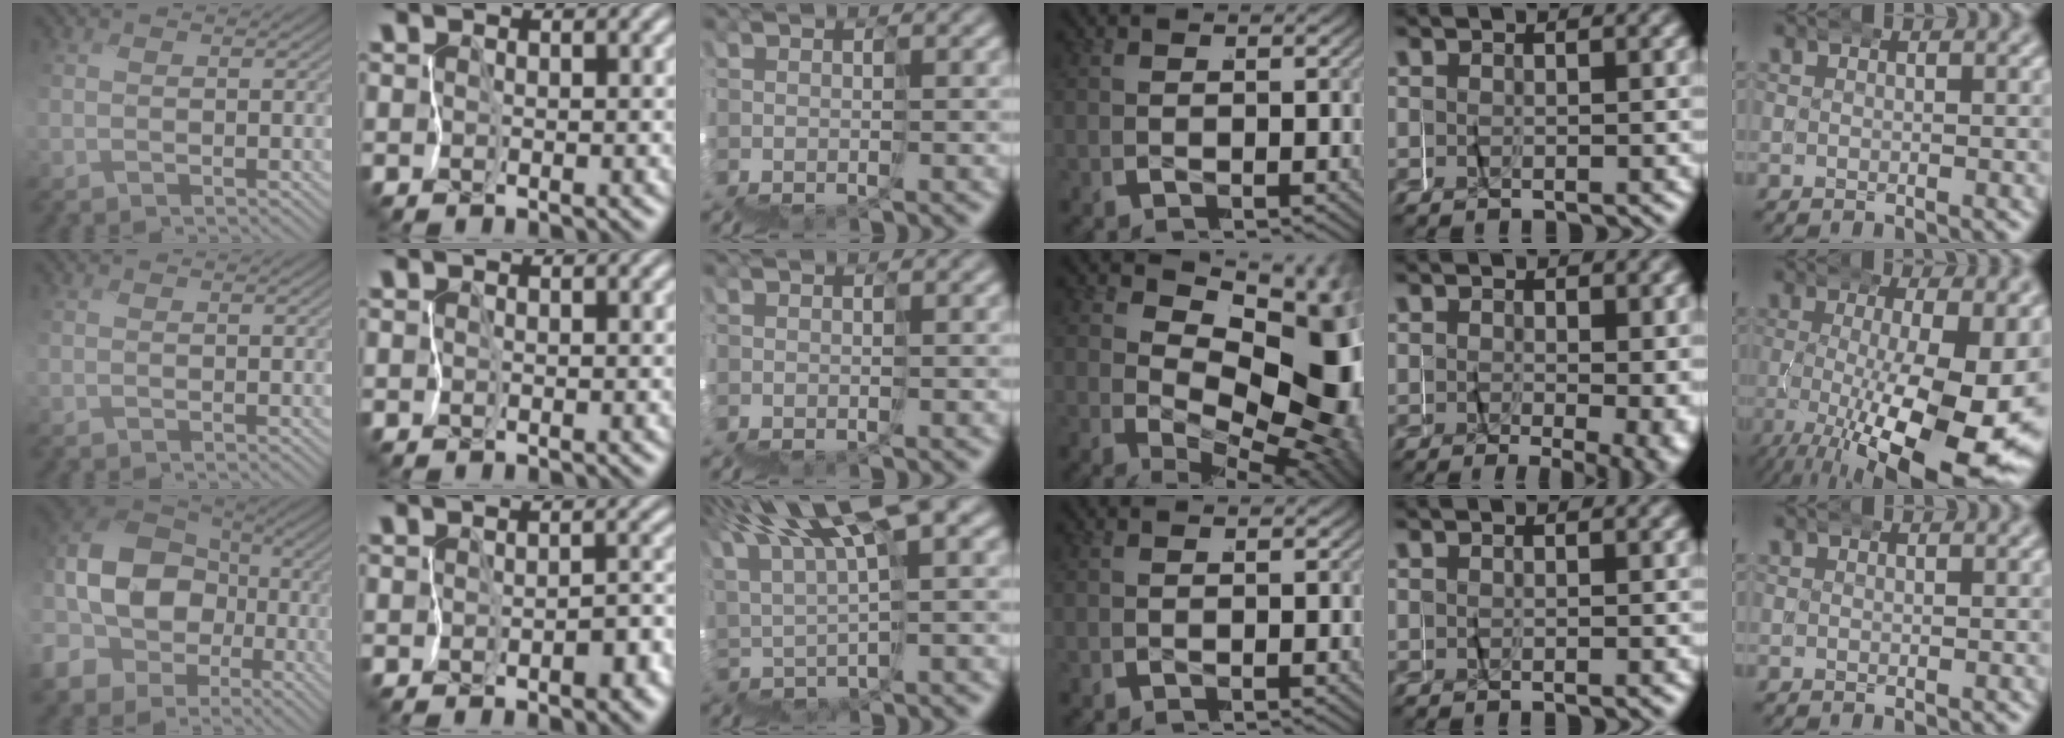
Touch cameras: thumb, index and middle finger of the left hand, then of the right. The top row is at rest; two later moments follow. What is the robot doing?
{"motion": "wrap", "object": "masking tape"}